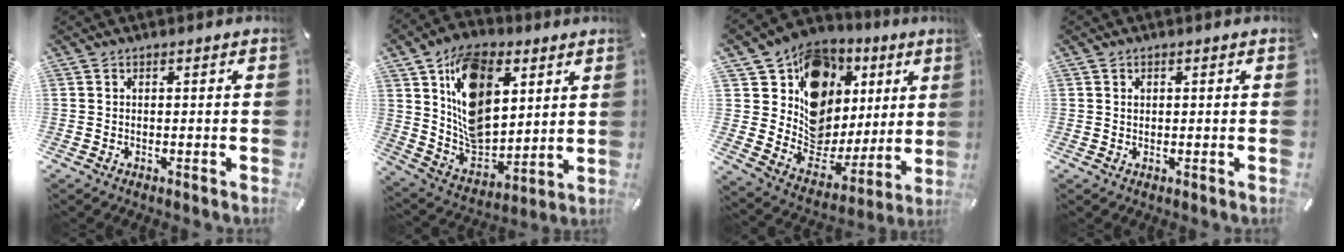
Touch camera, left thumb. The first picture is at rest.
{"total": 16.9, "force": [6.9, 11.7, 10.0], "torque": [-0.186, -0.024, 0.131]}
{"total": 13.2, "force": [5.9, 11.0, 4.3], "torque": [-0.062, -0.073, 0.121]}
{"total": 0.9, "force": [0.3, 0.7, 0.4], "torque": [0.000, -0.002, 0.005]}